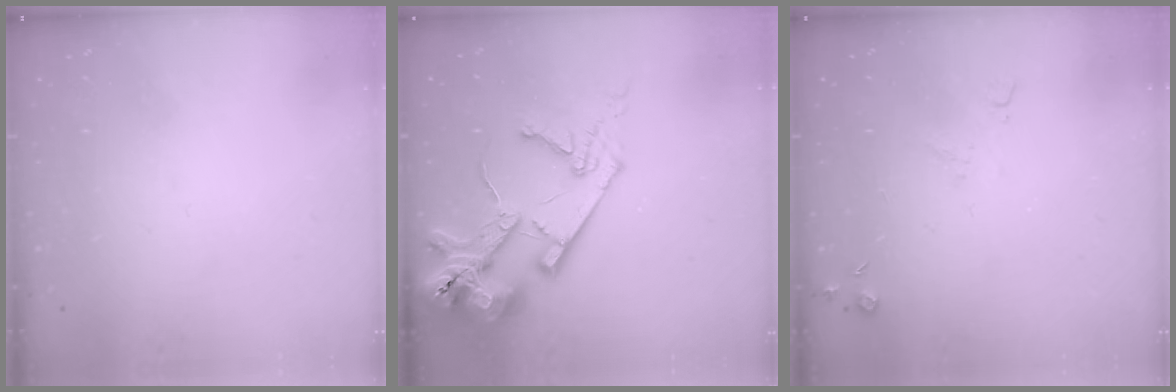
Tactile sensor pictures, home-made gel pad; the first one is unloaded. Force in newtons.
{"total": 19.2, "press": 19.1, "slide": 2.3}
{"total": 6.5, "press": 6.4, "slide": 0.9}